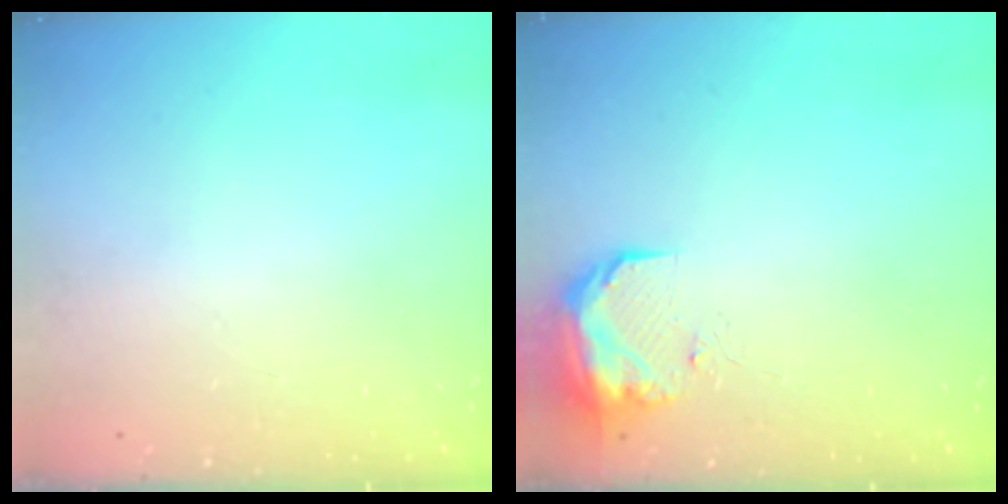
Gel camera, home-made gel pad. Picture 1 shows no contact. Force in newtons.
{"total": 17.0, "press": 11.4, "slide": 12.7}